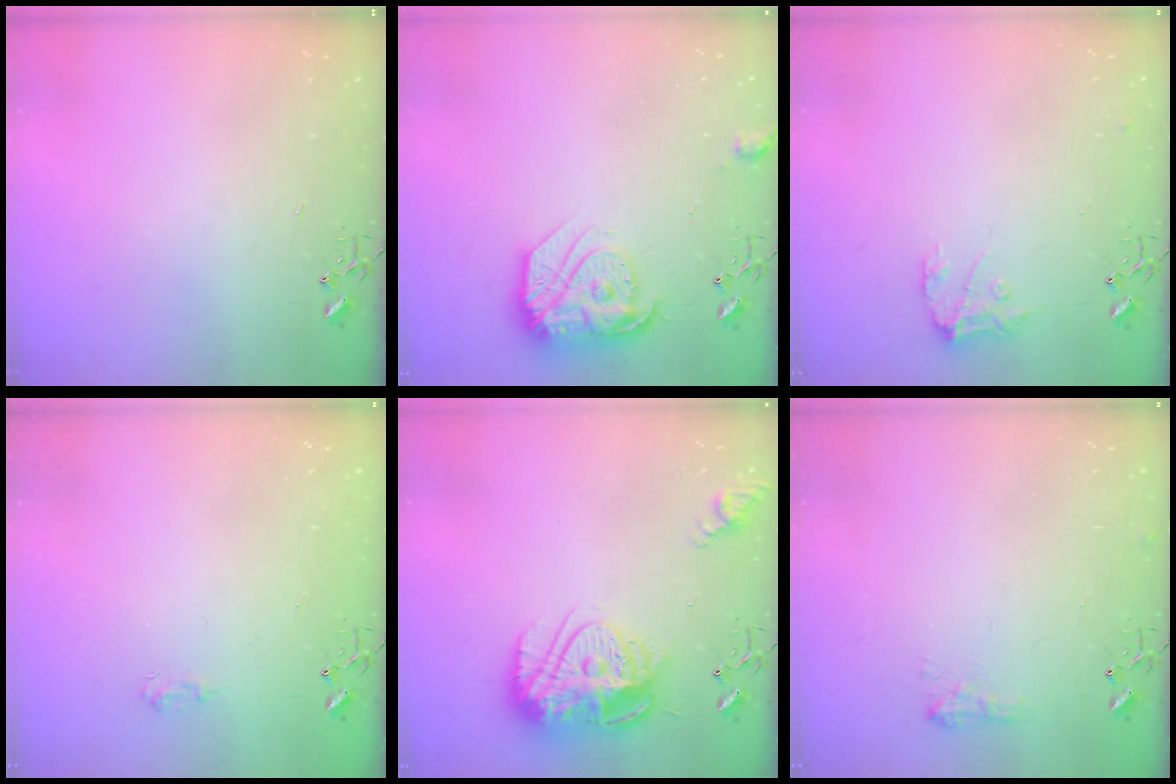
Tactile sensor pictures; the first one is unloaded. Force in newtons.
{"total": 17.9, "press": 17.9, "slide": 1.2}
{"total": 9.8, "press": 9.8, "slide": 0.6}
{"total": 5.7, "press": 5.7, "slide": 0.6}
{"total": 17.2, "press": 17.2, "slide": 1.4}
{"total": 8.0, "press": 7.9, "slide": 0.7}